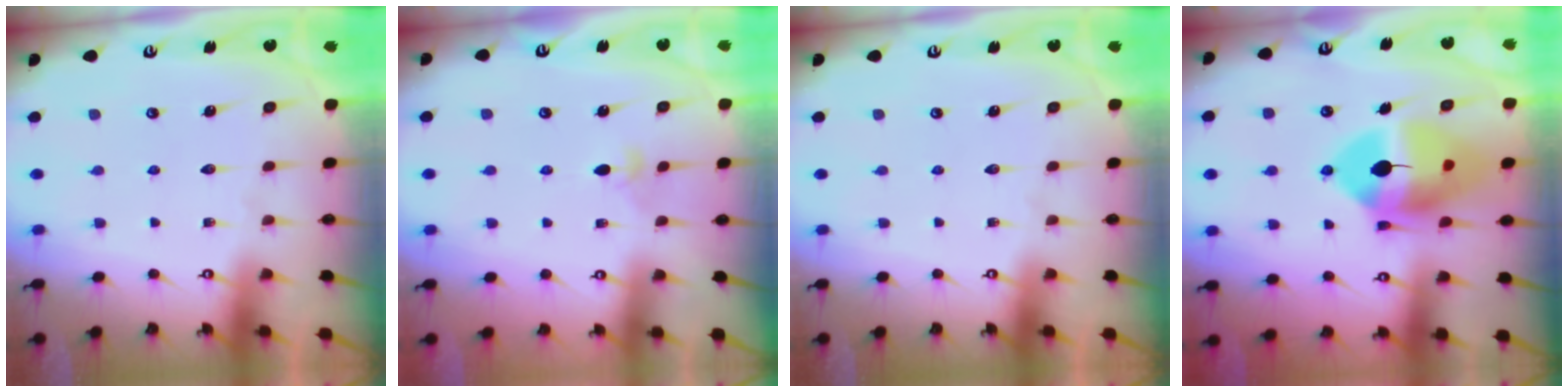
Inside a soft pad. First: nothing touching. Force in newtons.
{"total": 2.8, "press": 2.7, "slide": 0.8}
{"total": 0.0}
{"total": 16.4, "press": 16.2, "slide": 2.3}